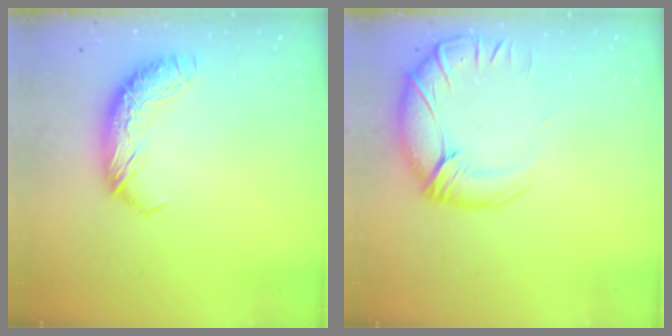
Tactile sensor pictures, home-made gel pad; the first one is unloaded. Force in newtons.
{"total": 3.6, "press": 1.1, "slide": 3.4}